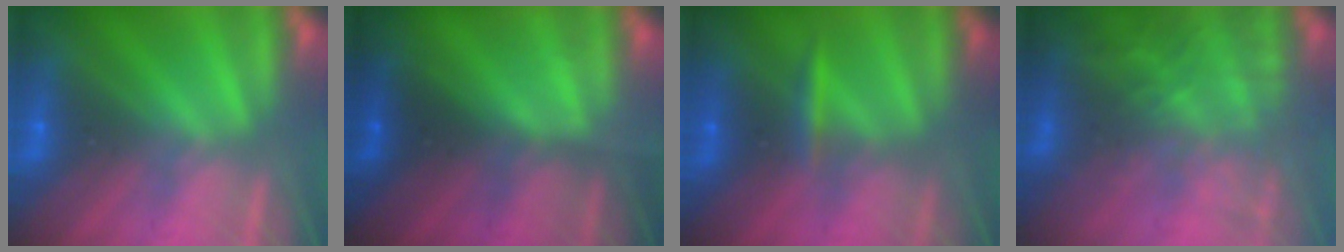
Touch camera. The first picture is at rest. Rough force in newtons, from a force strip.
{"total": 1.3}
{"total": 2.4}
{"total": 7.7}